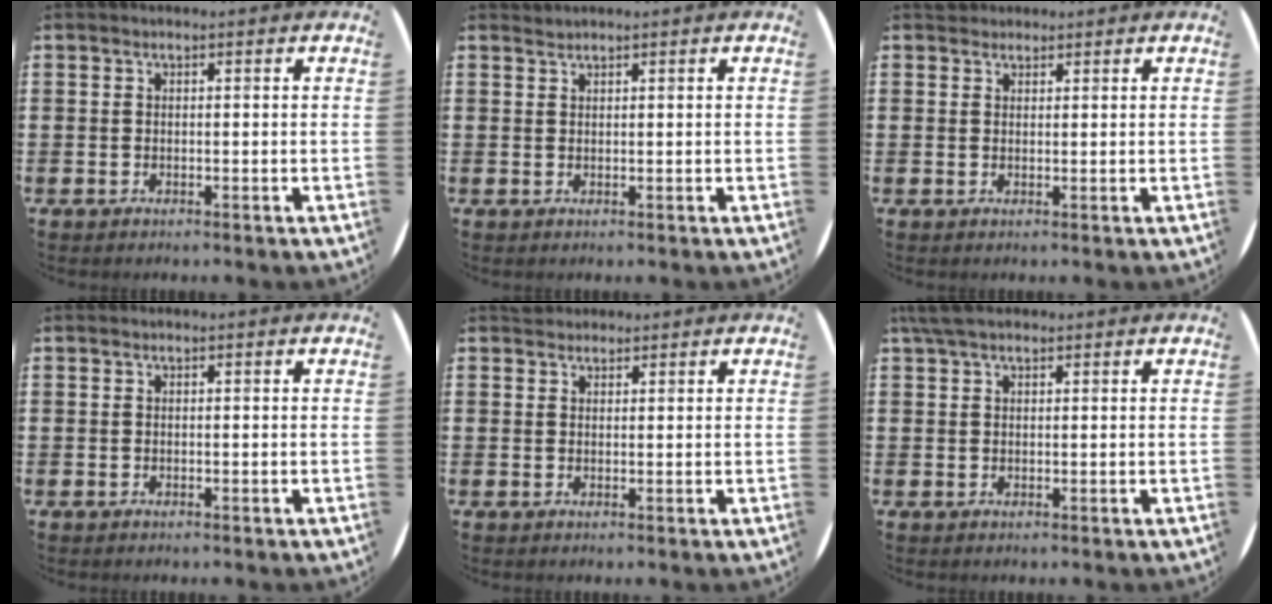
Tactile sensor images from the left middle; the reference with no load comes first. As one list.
[{"total": 0.6, "force": [0.6, -0.1, -0.1], "torque": [0.003, 0.001, 0.012]}, {"total": 1.4, "force": [1.3, 0.5, 0.0], "torque": [0.006, 0.001, 0.025]}, {"total": 0.0}, {"total": 1.4, "force": [1.3, 0.5, -0.1], "torque": [-0.002, 0.003, 0.027]}, {"total": 3.0, "force": [2.1, 1.2, 1.8], "torque": [-0.040, 0.007, 0.040]}]